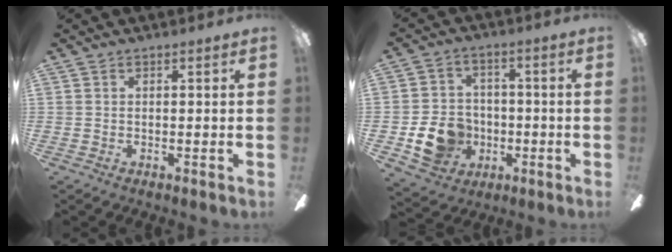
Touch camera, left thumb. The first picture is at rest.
{"total": 11.6, "force": [-3.9, 9.6, 5.1], "torque": [-0.108, 0.029, -0.065]}